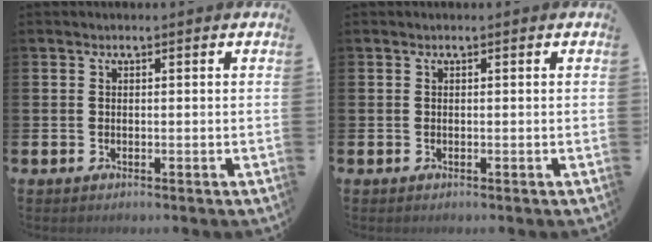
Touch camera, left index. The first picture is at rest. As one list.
[{"total": 0.0}]